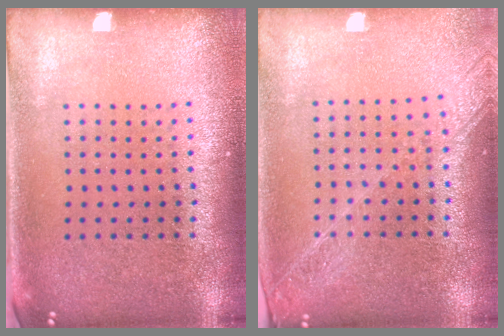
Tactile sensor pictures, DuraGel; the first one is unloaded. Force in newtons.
{"total": 1.7, "press": 1.5, "slide": 0.8}